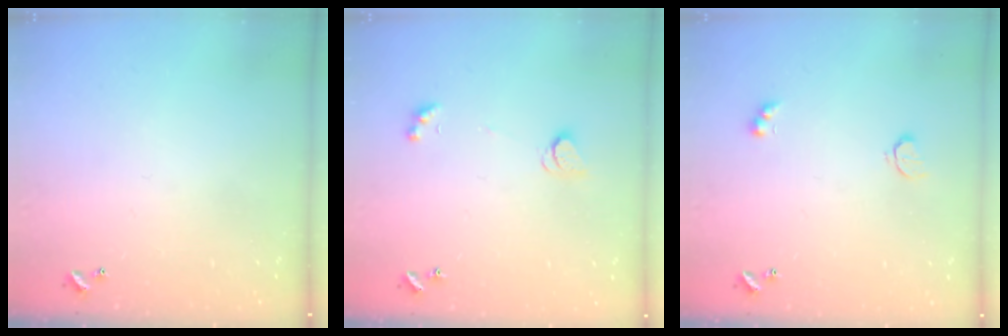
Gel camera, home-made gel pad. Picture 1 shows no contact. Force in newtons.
{"total": 2.2, "press": 2.2, "slide": 0.4}
{"total": 2.5, "press": 2.4, "slide": 0.5}